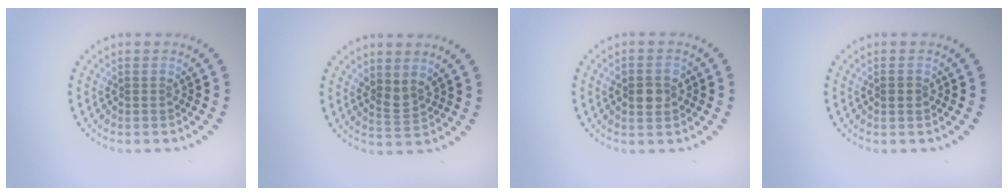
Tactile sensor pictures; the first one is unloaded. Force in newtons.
{"total": 1.8, "press": 1.4, "slide": 1.2}
{"total": 2.5, "press": 2.5, "slide": 0.1}
{"total": 0.8, "press": 0.8, "slide": 0.2}